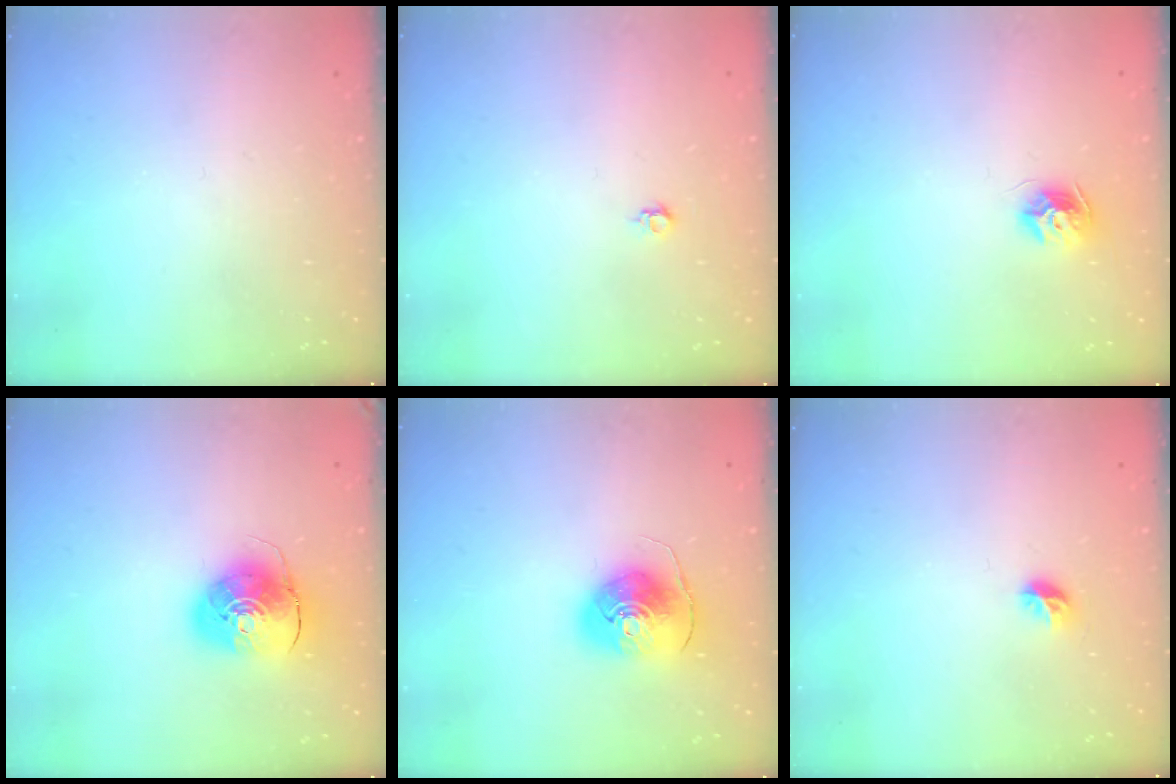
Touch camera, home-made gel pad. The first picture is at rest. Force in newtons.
{"total": 4.0, "press": 3.9, "slide": 0.7}
{"total": 8.7, "press": 8.7, "slide": 0.0}
{"total": 9.8, "press": 9.7, "slide": 1.4}
{"total": 10.2, "press": 10.1, "slide": 1.1}
{"total": 5.4, "press": 5.2, "slide": 1.4}